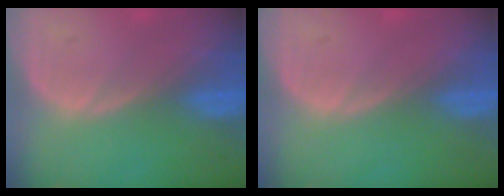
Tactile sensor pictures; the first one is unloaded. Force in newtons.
{"total": 0.0}